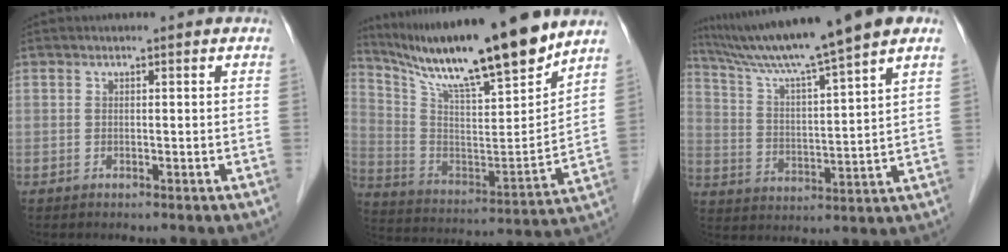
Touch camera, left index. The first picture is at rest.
{"total": 21.8, "force": [17.9, 1.5, 12.4], "torque": [-0.220, -0.013, 0.304]}
{"total": 16.0, "force": [13.0, -1.2, 9.4], "torque": [-0.162, 0.016, 0.209]}